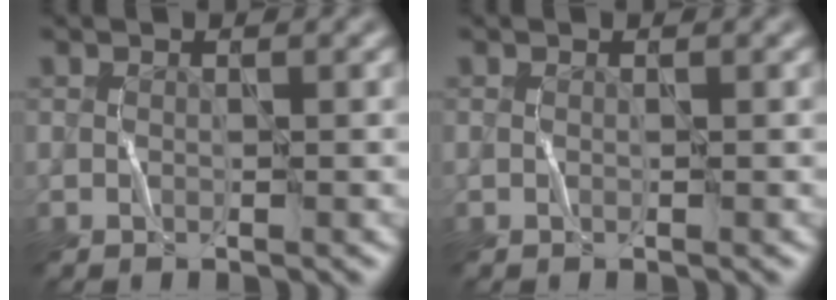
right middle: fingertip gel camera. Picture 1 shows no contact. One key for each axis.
{"total": 0.0}